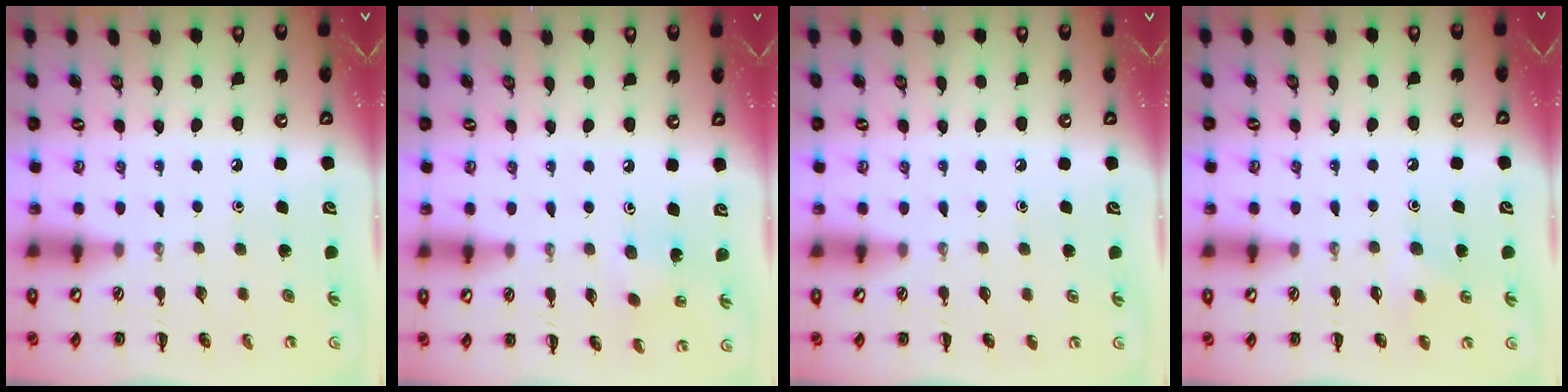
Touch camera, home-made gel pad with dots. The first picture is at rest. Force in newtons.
{"total": 1.6, "press": 1.5, "slide": 0.6}
{"total": 0.0}
{"total": 5.2, "press": 4.9, "slide": 1.6}